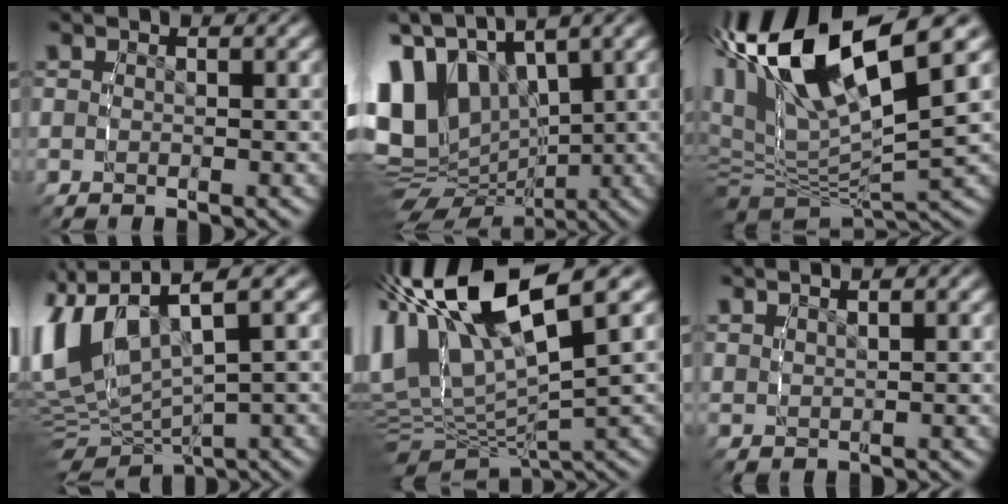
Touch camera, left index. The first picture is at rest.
{"total": 14.9, "force": [1.5, 11.8, 9.1], "torque": [-0.210, -0.028, 0.033]}
{"total": 15.0, "force": [4.7, 8.4, 11.5], "torque": [-0.239, -0.014, 0.086]}
{"total": 9.6, "force": [1.0, 6.2, 7.2], "torque": [-0.161, -0.018, 0.029]}
{"total": 13.4, "force": [3.5, 8.3, 9.9], "torque": [-0.201, -0.011, 0.063]}
{"total": 2.4, "force": [2.2, 0.1, 1.0], "torque": [-0.013, 0.003, 0.048]}